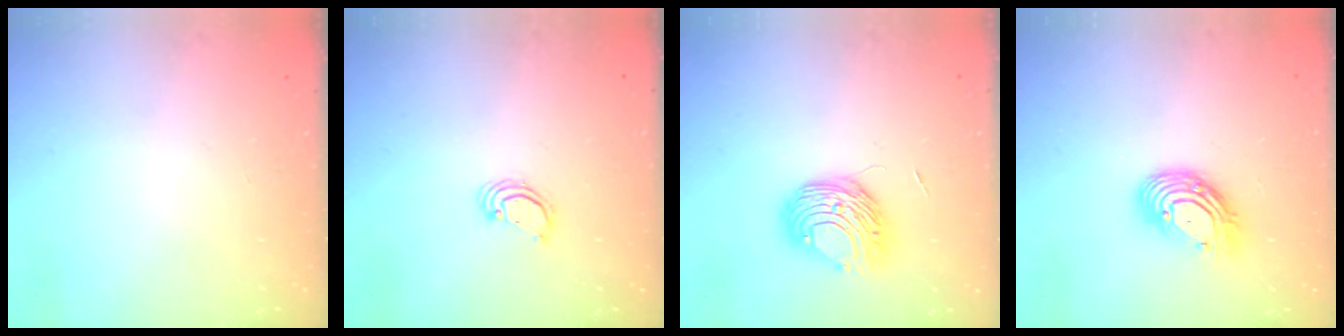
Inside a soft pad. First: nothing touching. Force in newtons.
{"total": 2.2, "press": 2.2, "slide": 0.2}
{"total": 9.1, "press": 9.1, "slide": 0.4}
{"total": 11.1, "press": 11.1, "slide": 0.7}